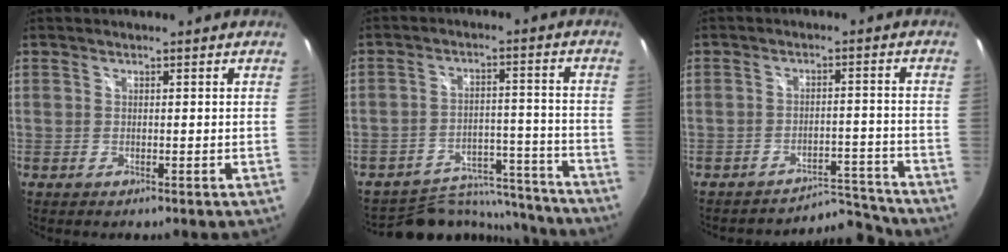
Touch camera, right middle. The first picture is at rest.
{"total": 14.1, "force": [-13.4, 3.5, 2.6], "torque": [-0.049, 0.019, -0.186]}
{"total": 6.7, "force": [-6.6, 0.3, -1.3], "torque": [0.017, 0.025, -0.098]}